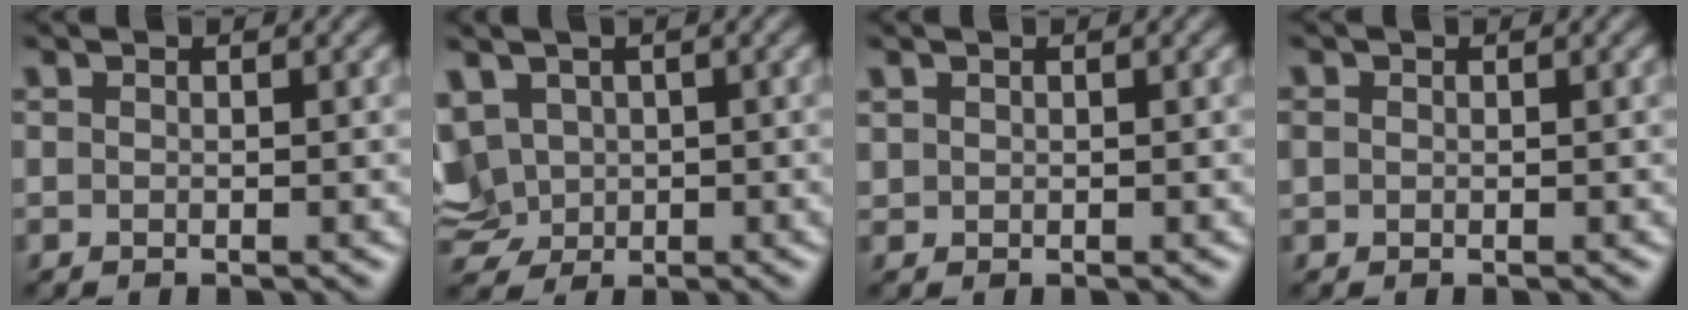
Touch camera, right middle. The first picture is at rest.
{"total": 6.1, "force": [2.0, 4.8, 3.3], "torque": [-0.099, 0.028, 0.037]}
{"total": 0.7, "force": [0.5, 0.5, 0.0], "torque": [-0.003, 0.001, 0.013]}
{"total": 1.2, "force": [0.2, 1.0, 0.5], "torque": [-0.015, 0.002, 0.003]}